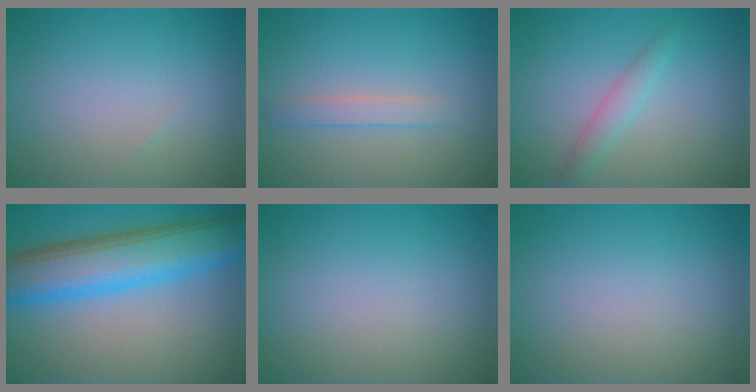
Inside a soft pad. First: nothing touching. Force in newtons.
{"total": 1.6, "press": 1.6, "slide": 0.1}
{"total": 1.7, "press": 1.7, "slide": 0.1}
{"total": 9.2, "press": 9.2, "slide": 0.1}
{"total": 0.0}
{"total": 0.0}